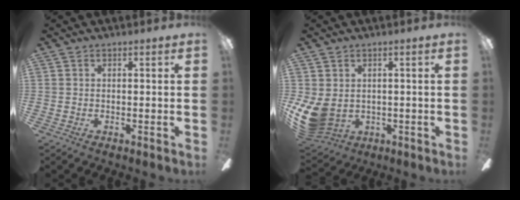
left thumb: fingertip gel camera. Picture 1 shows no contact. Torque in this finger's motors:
{"motor_torque": [0.05, 1.34, 0.44, -0.37, 0.19]}